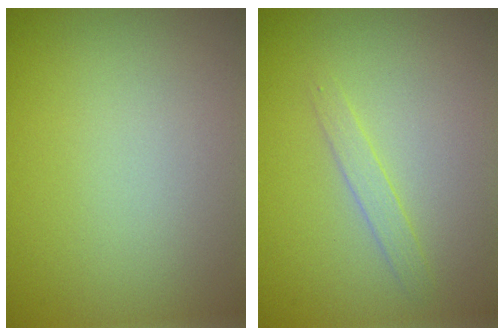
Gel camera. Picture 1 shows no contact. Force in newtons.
{"total": 1.2, "press": 1.2, "slide": 0.1}